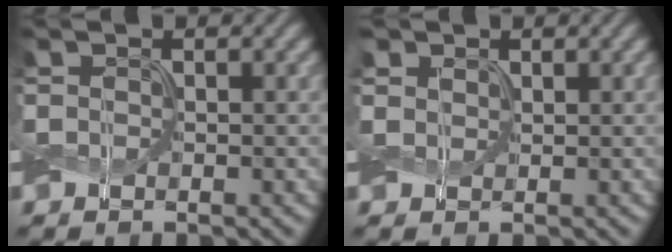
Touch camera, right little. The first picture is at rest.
{"total": 1.4, "force": [0.9, 1.0, 0.3], "torque": [-0.014, 0.000, 0.019]}